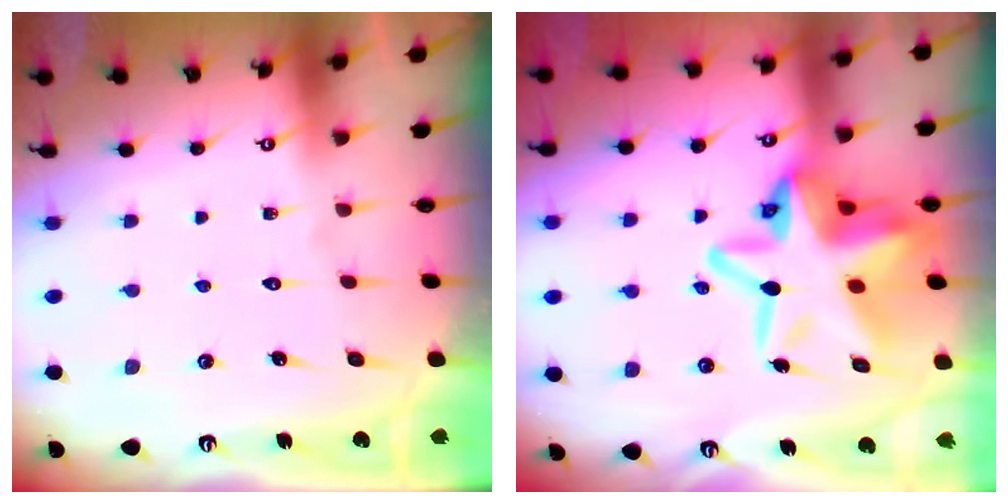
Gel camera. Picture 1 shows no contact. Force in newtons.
{"total": 17.3, "press": 16.8, "slide": 4.3}